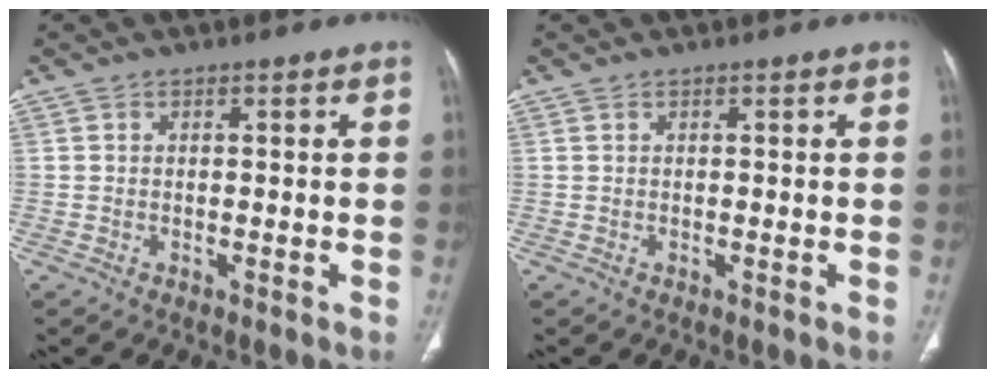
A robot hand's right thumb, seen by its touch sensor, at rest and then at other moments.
{"total": 0.0}